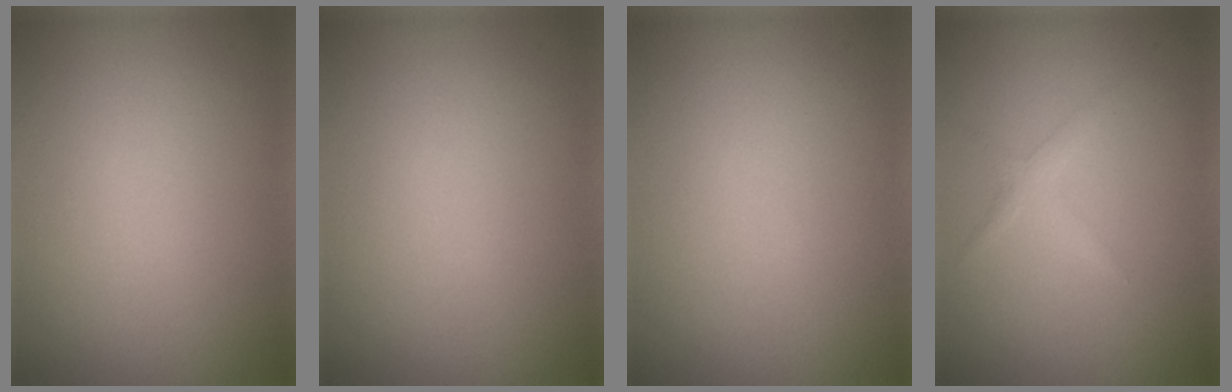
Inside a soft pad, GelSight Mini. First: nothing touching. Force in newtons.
{"total": 0.0}
{"total": 0.0}
{"total": 1.3, "press": 1.3, "slide": 0.1}